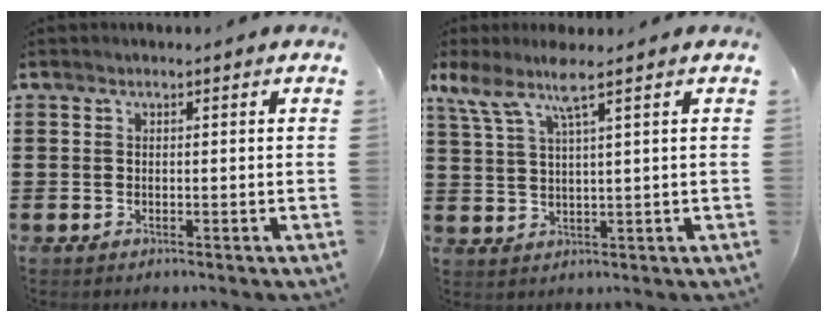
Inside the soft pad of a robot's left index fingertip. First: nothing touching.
{"total": 5.9, "force": [3.5, 0.6, 4.7], "torque": [-0.114, -0.004, 0.056]}